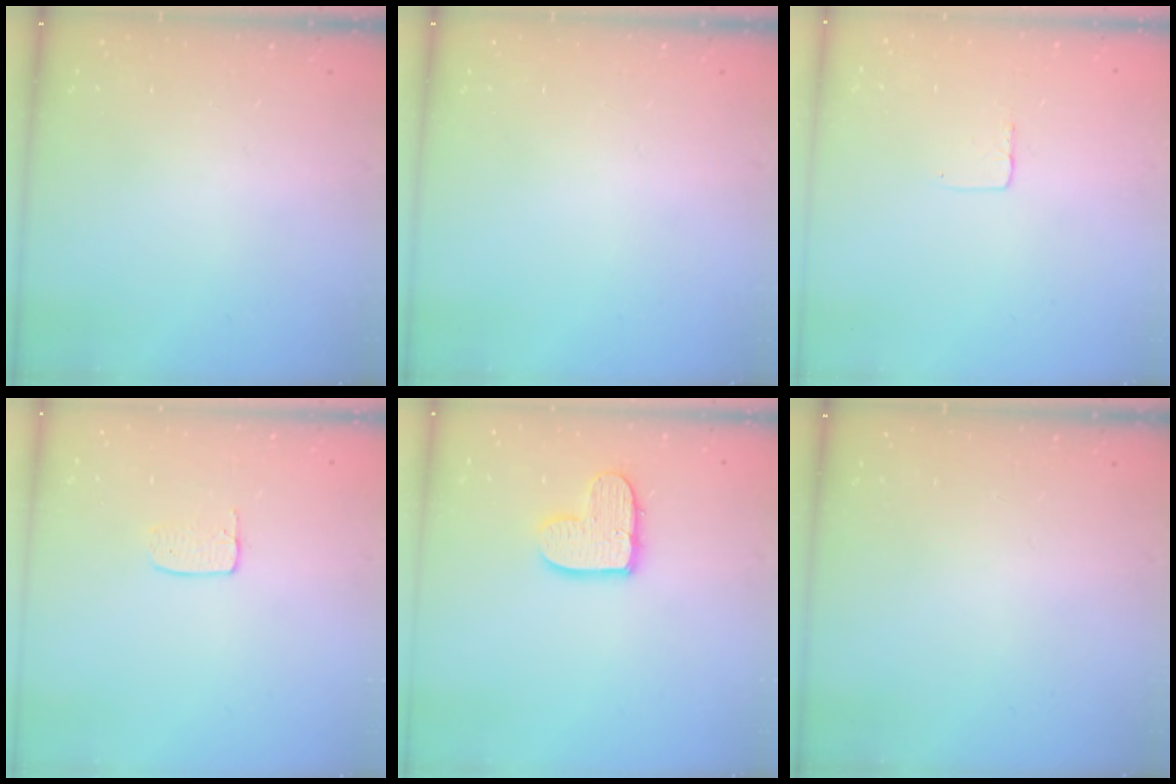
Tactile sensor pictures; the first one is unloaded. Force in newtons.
{"total": 0.0}
{"total": 2.7, "press": 2.7, "slide": 0.1}
{"total": 3.5, "press": 3.5, "slide": 0.2}
{"total": 10.1, "press": 10.1, "slide": 0.7}
{"total": 0.0}